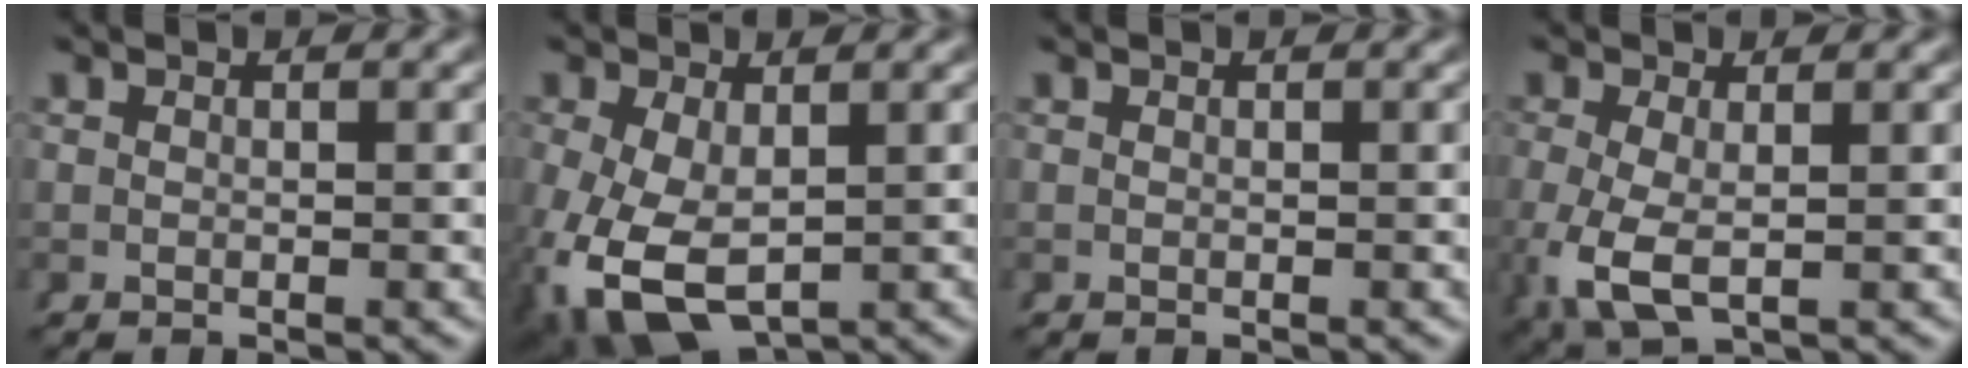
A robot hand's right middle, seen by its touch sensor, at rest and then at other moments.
{"total": 8.3, "force": [-3.3, 5.3, 5.4], "torque": [-0.140, -0.060, -0.021]}
{"total": 0.0}
{"total": 5.4, "force": [-1.4, 3.1, 4.2], "torque": [-0.116, -0.040, 0.000]}